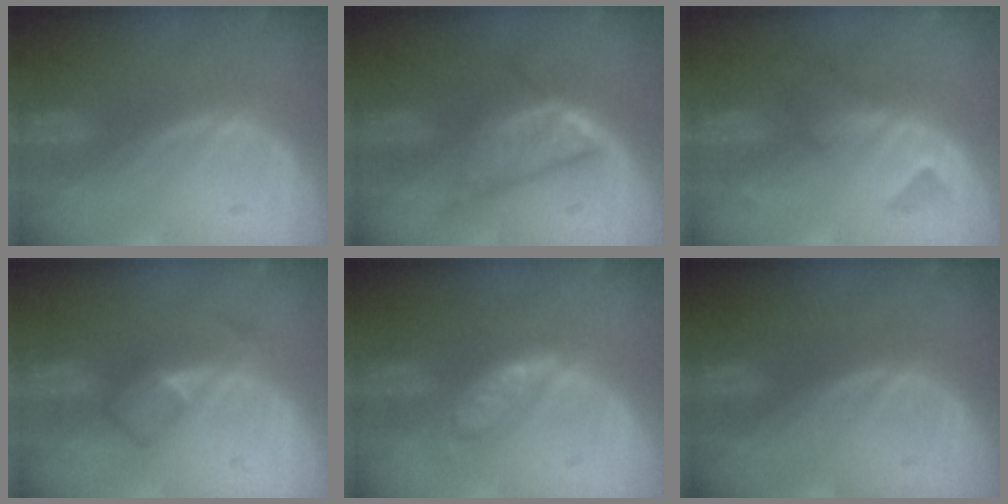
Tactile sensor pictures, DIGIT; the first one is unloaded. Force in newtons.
{"total": 6.1, "press": 5.8, "slide": 2.0}
{"total": 4.9, "press": 4.3, "slide": 2.3}
{"total": 3.6, "press": 3.3, "slide": 1.2}
{"total": 5.1, "press": 5.1, "slide": 0.2}
{"total": 0.0}